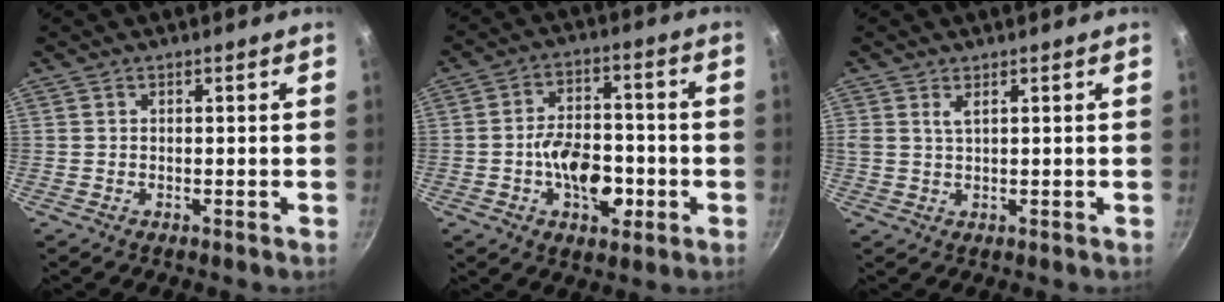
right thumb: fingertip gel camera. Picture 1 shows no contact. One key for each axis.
{"total": 11.7, "fx": -3.1, "fy": 7.0, "fz": 8.8, "tx": -0.110, "ty": 0.025, "tz": -0.051}
{"total": 1.7, "fx": 0.8, "fy": 0.6, "fz": 1.3, "tx": -0.025, "ty": -0.004, "tz": 0.016}